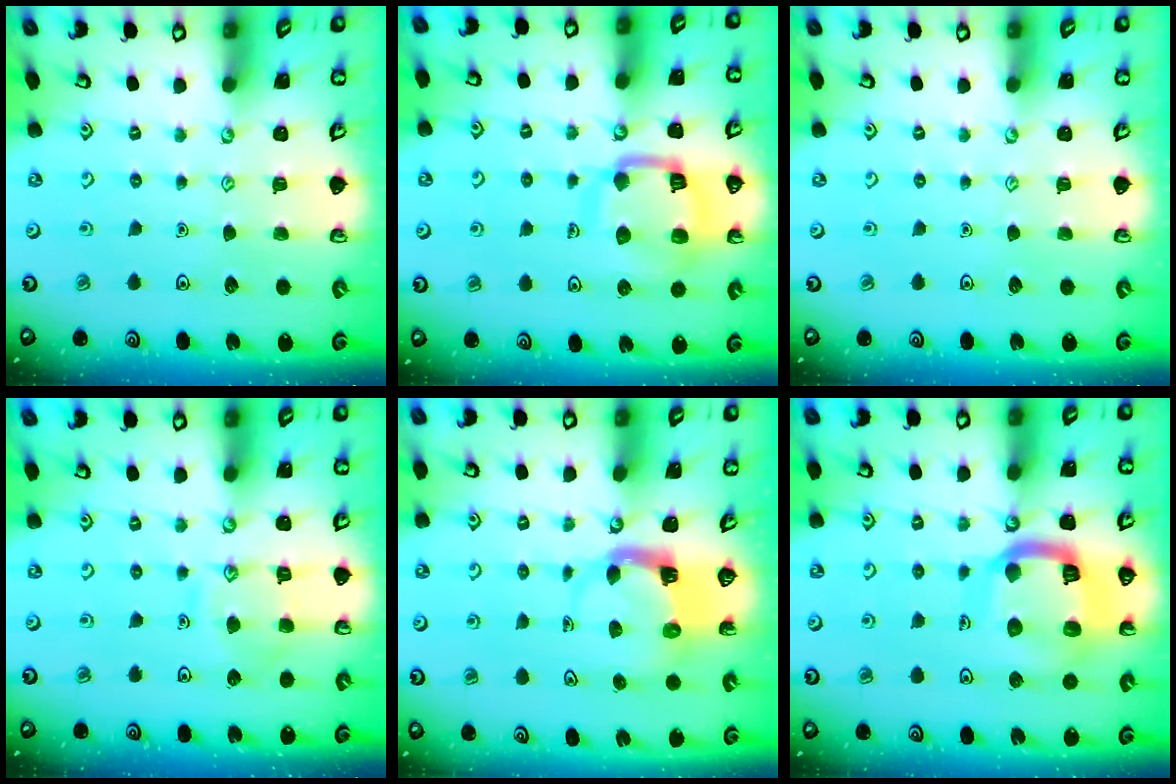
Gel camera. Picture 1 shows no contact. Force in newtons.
{"total": 13.1, "press": 13.0, "slide": 1.5}
{"total": 0.0}
{"total": 9.4, "press": 9.4, "slide": 0.8}
{"total": 4.2, "press": 4.2, "slide": 0.3}
{"total": 17.3, "press": 17.2, "slide": 1.9}